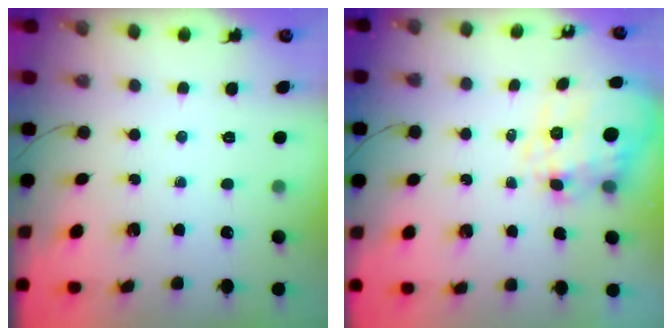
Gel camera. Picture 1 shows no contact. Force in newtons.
{"total": 11.6, "press": 11.2, "slide": 3.1}